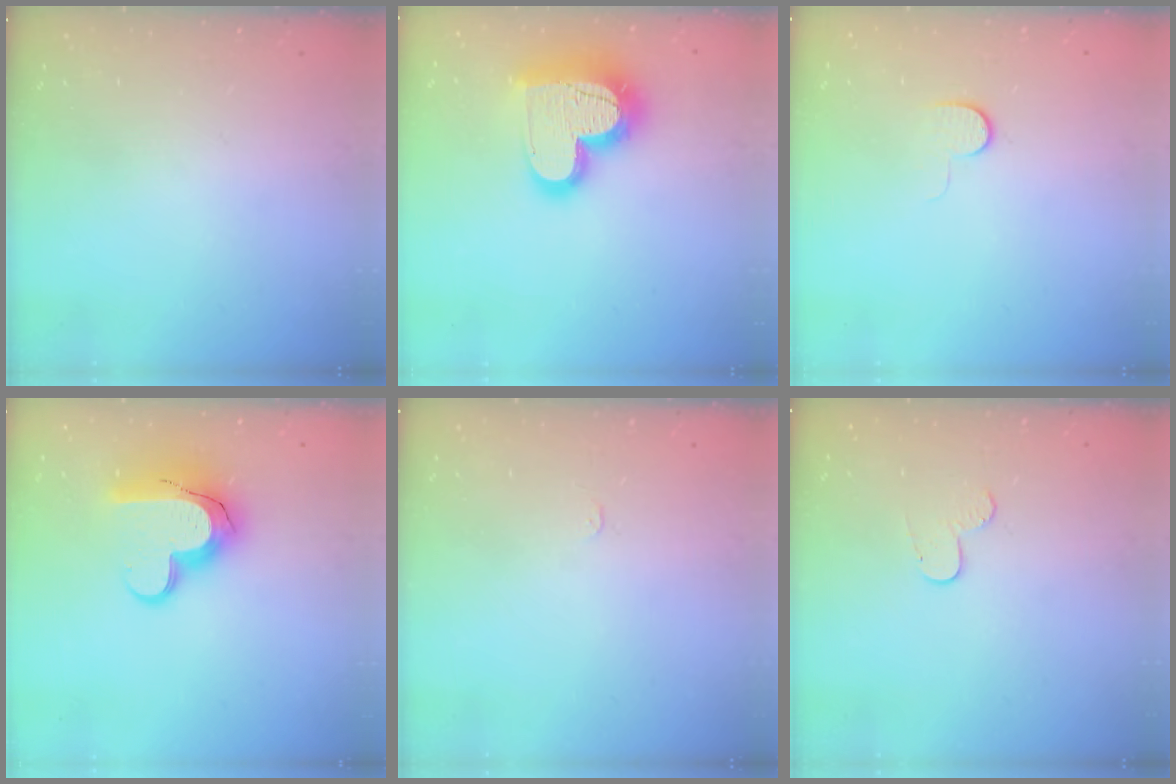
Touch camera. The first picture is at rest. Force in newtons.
{"total": 21.0, "press": 21.0, "slide": 1.7}
{"total": 4.8, "press": 4.7, "slide": 0.5}
{"total": 15.2, "press": 15.1, "slide": 1.1}
{"total": 2.4, "press": 2.4, "slide": 0.3}
{"total": 5.7, "press": 5.7, "slide": 0.5}